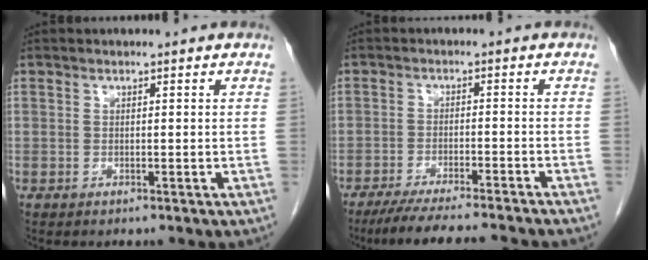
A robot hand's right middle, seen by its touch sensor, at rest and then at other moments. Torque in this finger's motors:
{"motor_torque": [1.11, -1.03, 0.18, 0.08]}